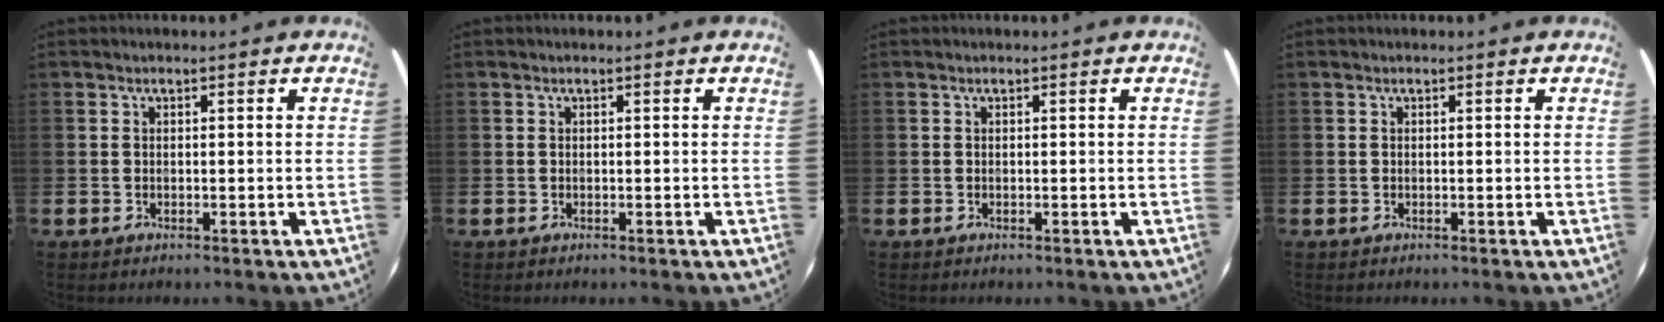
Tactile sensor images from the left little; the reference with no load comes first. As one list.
[{"total": 0.0}, {"total": 0.0}, {"total": 0.0}]